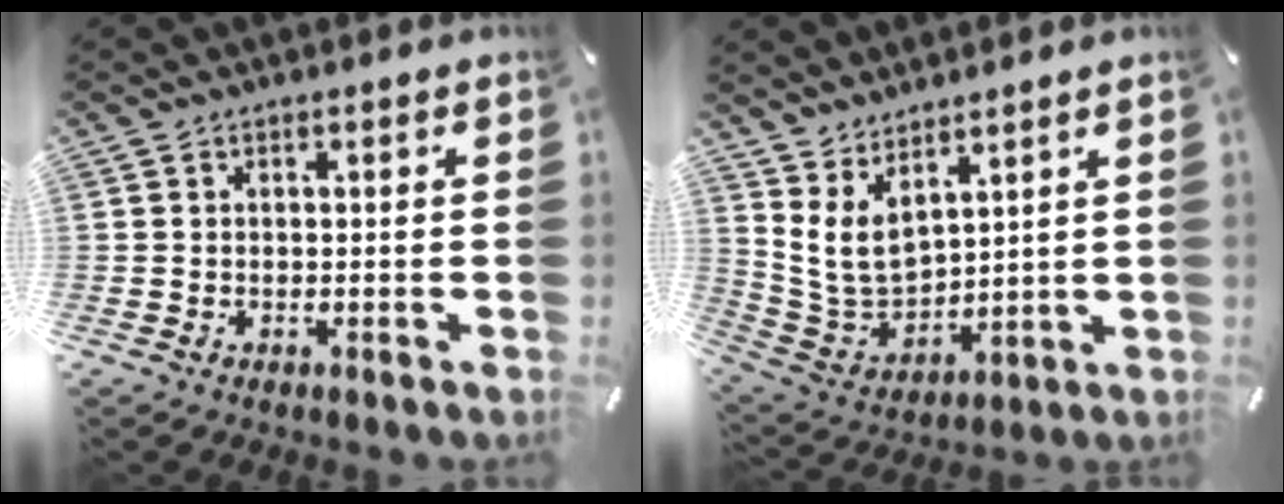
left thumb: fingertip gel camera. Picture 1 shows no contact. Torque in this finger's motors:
{"motor_torque": [0.79, -0.17, 1.06, -0.81, 0.14]}